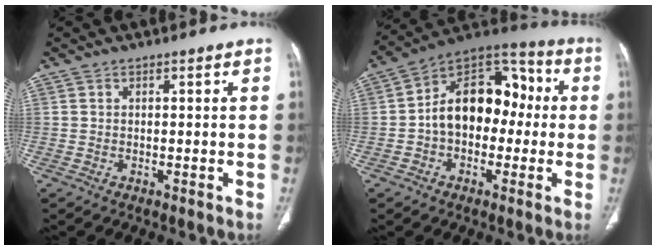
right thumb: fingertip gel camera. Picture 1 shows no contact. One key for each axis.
{"total": 16.4, "fx": -0.4, "fy": 11.2, "fz": 11.9, "tx": -0.145, "ty": 0.052, "tz": -0.020}